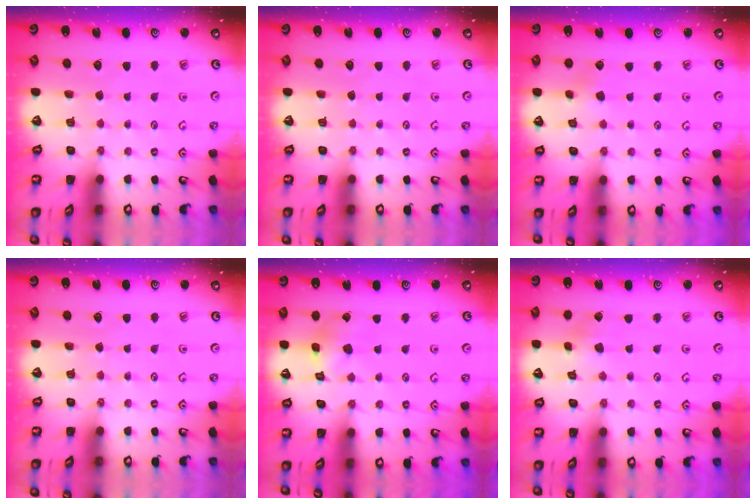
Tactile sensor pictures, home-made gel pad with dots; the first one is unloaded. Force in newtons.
{"total": 0.0}
{"total": 3.5, "press": 3.5, "slide": 0.6}
{"total": 0.0}
{"total": 6.7, "press": 6.7, "slide": 0.4}
{"total": 2.0, "press": 1.9, "slide": 0.3}